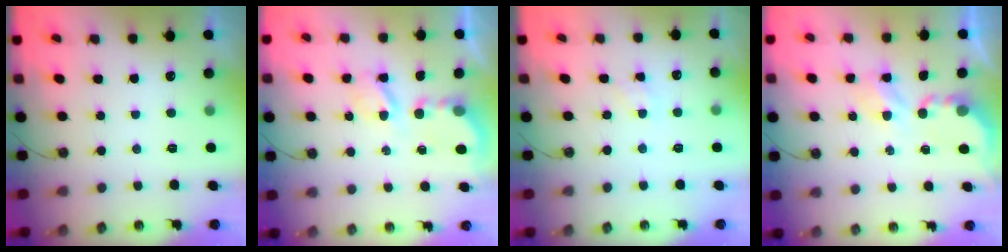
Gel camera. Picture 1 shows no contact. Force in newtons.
{"total": 5.3, "press": 5.3, "slide": 0.3}
{"total": 1.4, "press": 1.4, "slide": 0.2}
{"total": 4.0, "press": 4.0, "slide": 0.1}